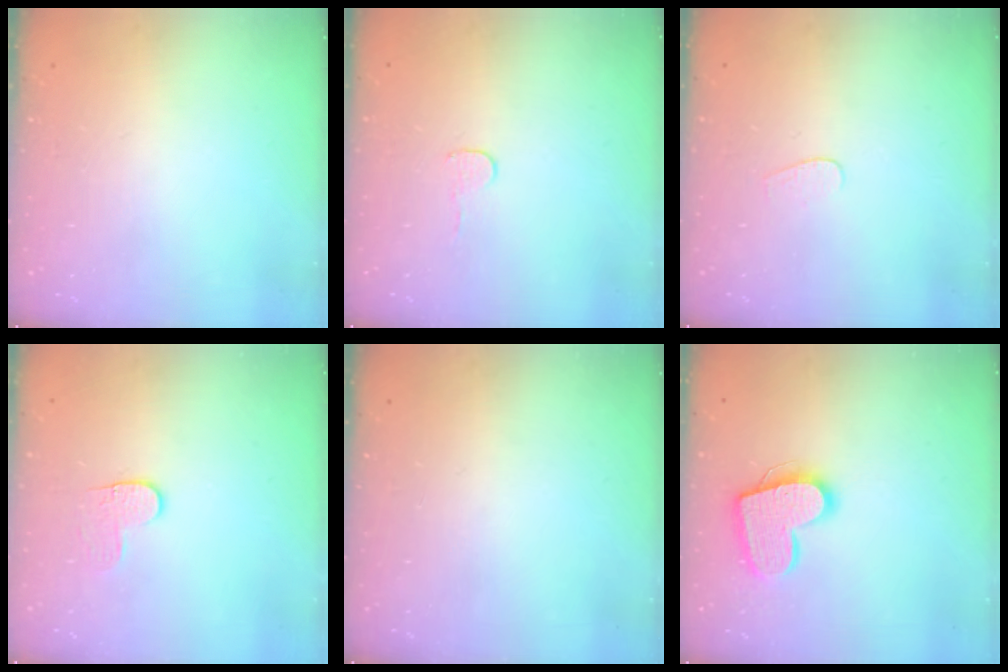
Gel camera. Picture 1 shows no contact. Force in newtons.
{"total": 3.7, "press": 3.7, "slide": 0.3}
{"total": 3.5, "press": 3.5, "slide": 0.3}
{"total": 3.6, "press": 3.6, "slide": 0.4}
{"total": 0.0}
{"total": 14.9, "press": 14.9, "slide": 1.0}